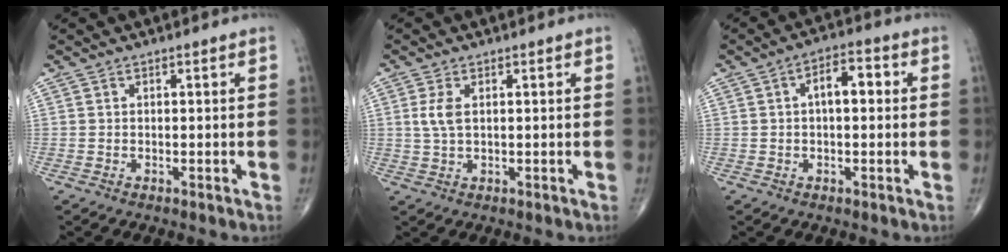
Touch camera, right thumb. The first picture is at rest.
{"total": 3.2, "force": [0.7, 1.5, 2.8], "torque": [-0.068, 0.003, 0.018]}
{"total": 5.9, "force": [0.8, 2.9, 5.0], "torque": [-0.067, 0.018, 0.003]}